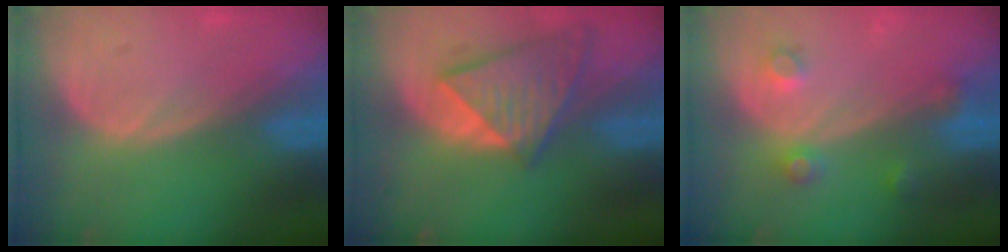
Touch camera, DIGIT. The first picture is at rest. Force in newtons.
{"total": 8.0, "press": 7.2, "slide": 3.6}
{"total": 3.6, "press": 3.4, "slide": 1.3}